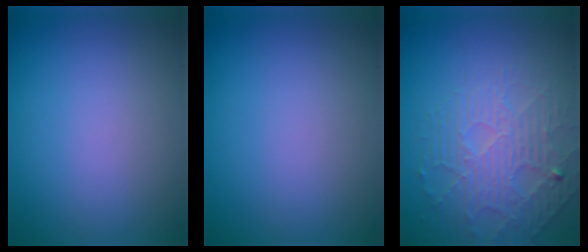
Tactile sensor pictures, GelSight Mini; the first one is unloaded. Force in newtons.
{"total": 0.0}
{"total": 4.6, "press": 3.6, "slide": 3.0}